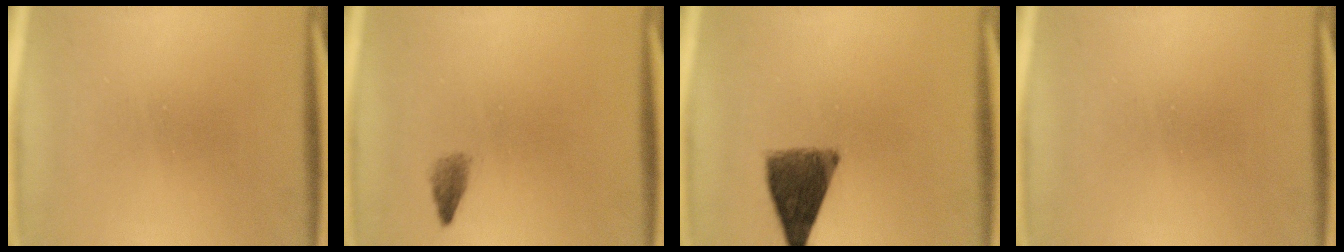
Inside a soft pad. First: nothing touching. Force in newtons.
{"total": 1.5}
{"total": 8.7}
{"total": 0.0}